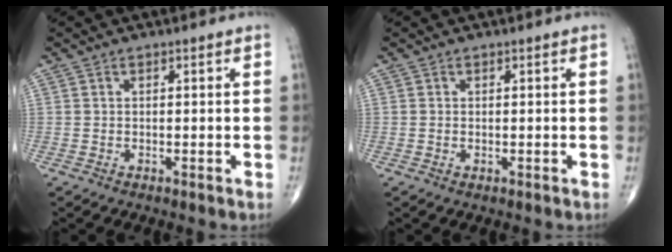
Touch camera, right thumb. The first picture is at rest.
{"total": 0.0}